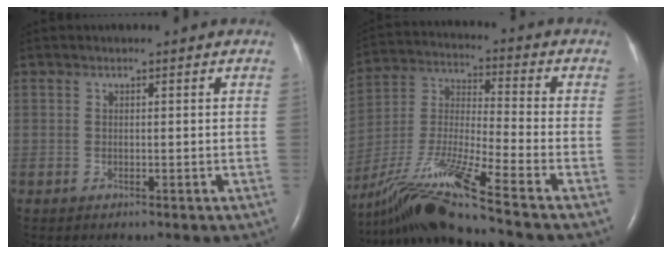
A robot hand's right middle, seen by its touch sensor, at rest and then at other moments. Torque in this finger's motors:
{"motor_torque": [1.04, -1.10, 0.48, 0.17]}